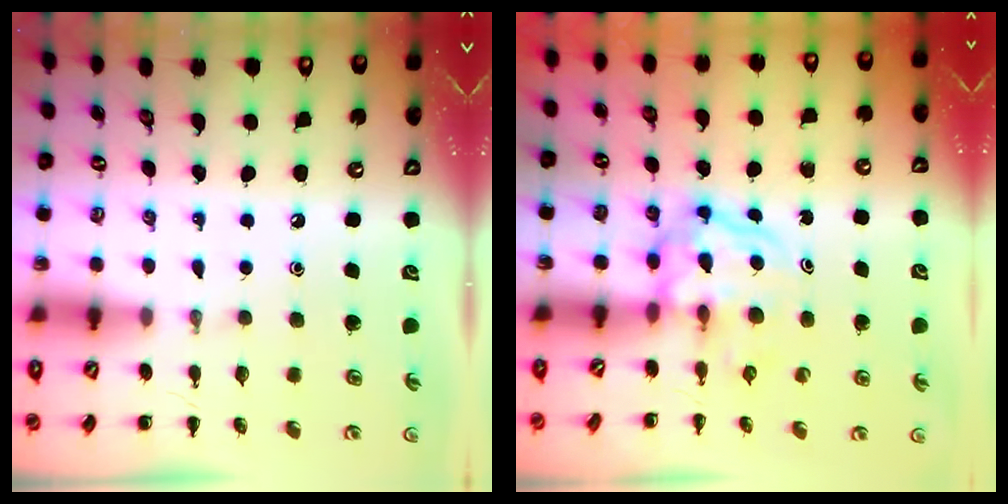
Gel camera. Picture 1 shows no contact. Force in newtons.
{"total": 3.9, "press": 3.9, "slide": 0.4}